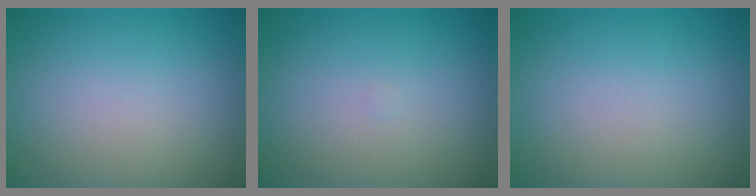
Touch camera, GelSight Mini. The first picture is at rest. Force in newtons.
{"total": 0.0}
{"total": 0.0}